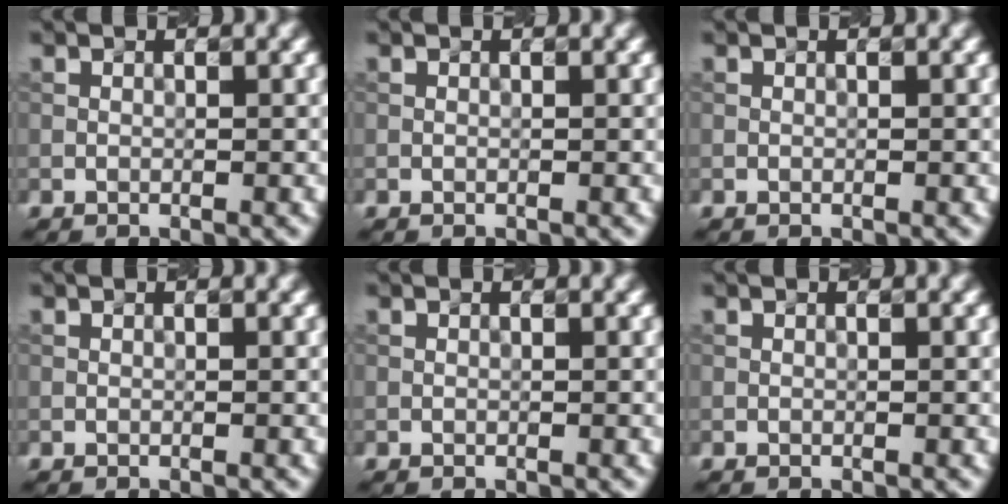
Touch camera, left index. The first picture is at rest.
{"total": 0.0}
{"total": 0.0}
{"total": 0.0}
{"total": 0.0}
{"total": 0.0}